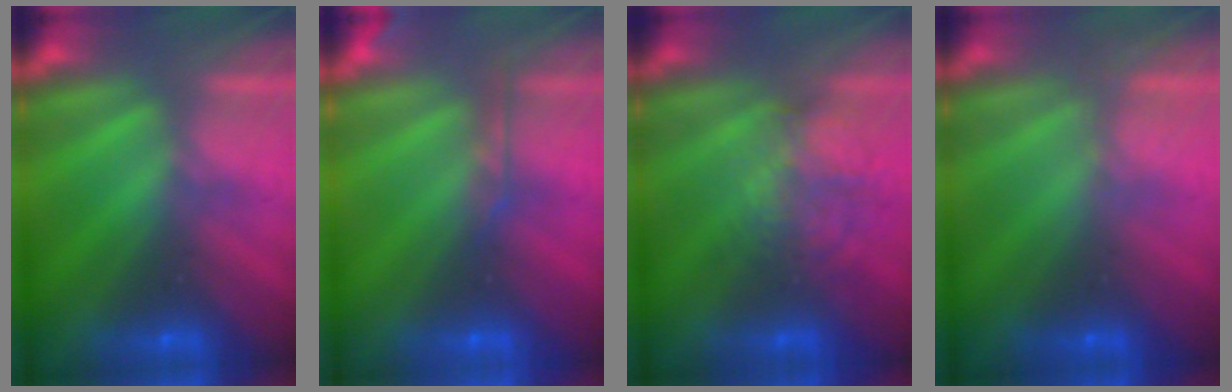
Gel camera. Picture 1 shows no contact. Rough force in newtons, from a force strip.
{"total": 2.8}
{"total": 2.1}
{"total": 1.2}